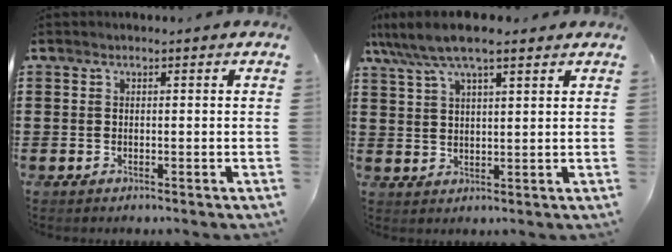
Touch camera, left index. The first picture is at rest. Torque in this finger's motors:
{"motor_torque": [1.82, -0.32, 0.89, 0.21]}